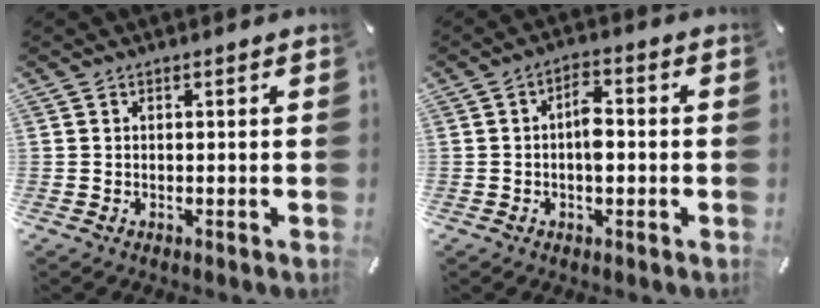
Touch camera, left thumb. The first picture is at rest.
{"total": 4.9, "force": [-0.6, 2.6, 4.1], "torque": [-0.058, 0.004, -0.014]}